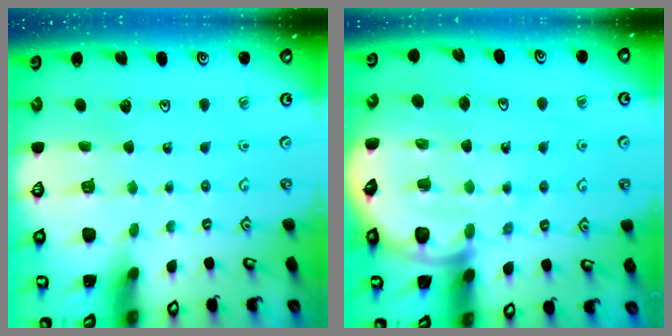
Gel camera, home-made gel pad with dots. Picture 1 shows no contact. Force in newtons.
{"total": 9.9, "press": 9.7, "slide": 2.2}